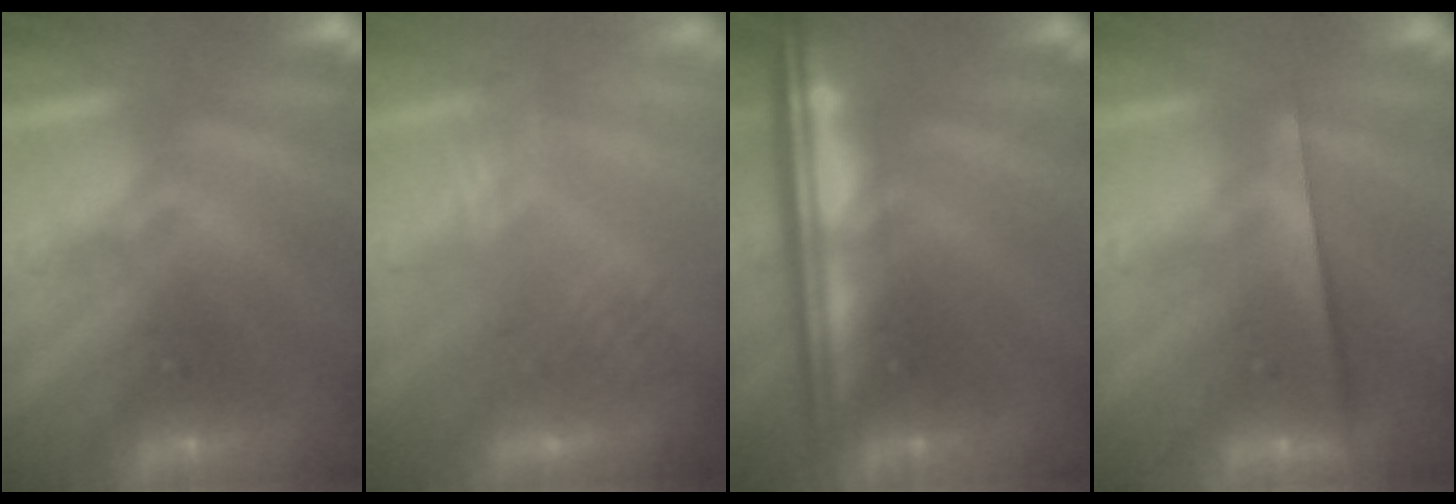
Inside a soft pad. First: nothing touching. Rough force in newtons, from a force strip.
{"total": 2.9}
{"total": 8.2}
{"total": 2.3}